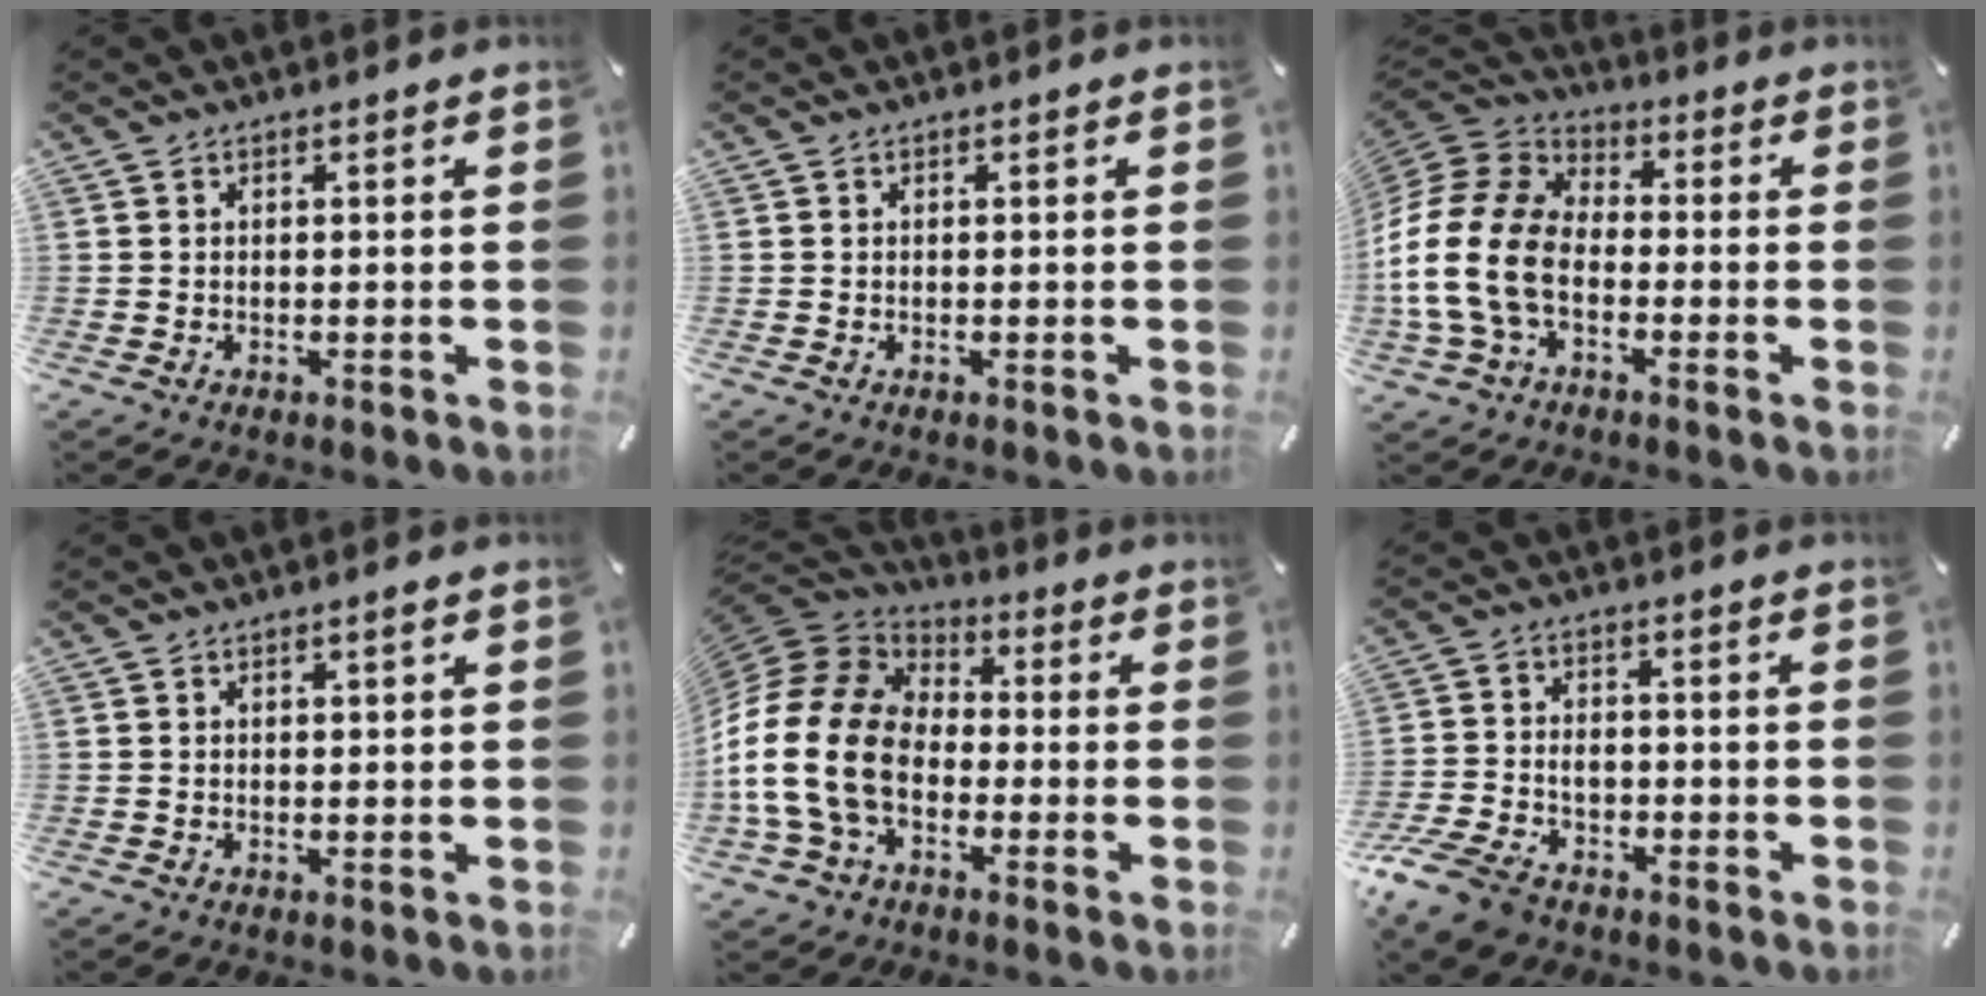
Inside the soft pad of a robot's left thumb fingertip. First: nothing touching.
{"total": 0.0}
{"total": 17.6, "force": [-5.5, 12.4, 11.3], "torque": [-0.248, 0.029, -0.104]}
{"total": 0.9, "force": [0.4, 0.3, 0.7], "torque": [-0.013, 0.003, 0.005]}
{"total": 19.8, "force": [-5.1, 14.5, 12.5], "torque": [-0.271, 0.029, -0.090]}
{"total": 8.3, "force": [-4.5, 5.8, 3.9], "torque": [-0.089, 0.018, -0.086]}